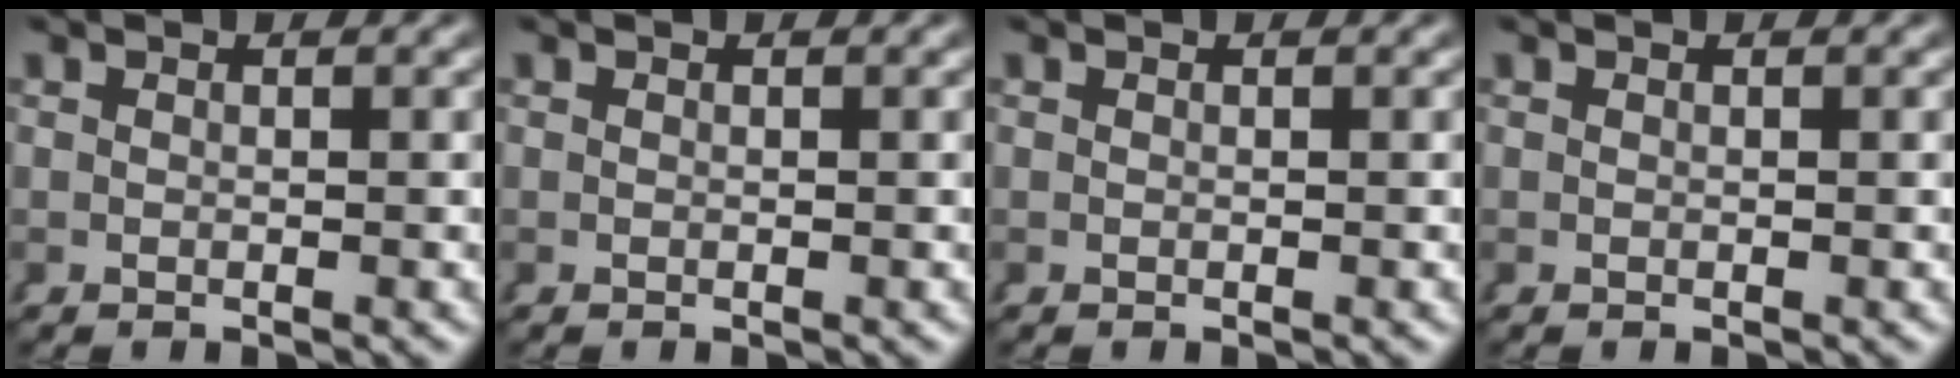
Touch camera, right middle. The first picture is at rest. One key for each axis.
{"total": 0.0}
{"total": 0.0}
{"total": 0.0}